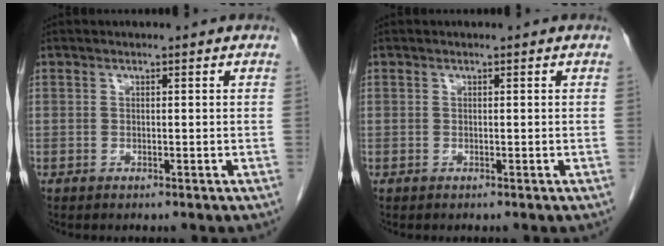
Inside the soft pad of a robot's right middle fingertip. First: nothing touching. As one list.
[{"total": 0.0}]